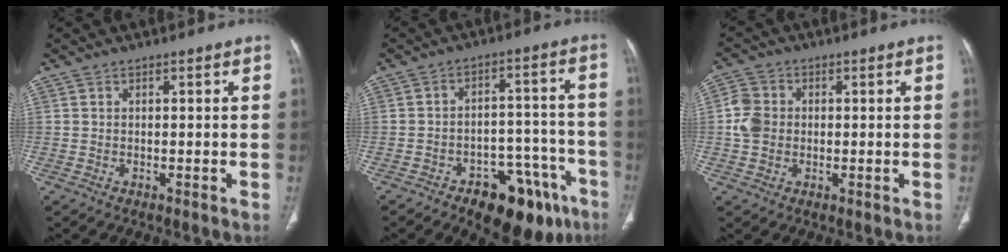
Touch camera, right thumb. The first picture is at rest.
{"total": 16.0, "force": [-9.8, 7.8, 9.9], "torque": [-0.078, 0.074, -0.131]}
{"total": 5.3, "force": [-0.1, 4.6, 2.8], "torque": [-0.047, 0.009, -0.007]}